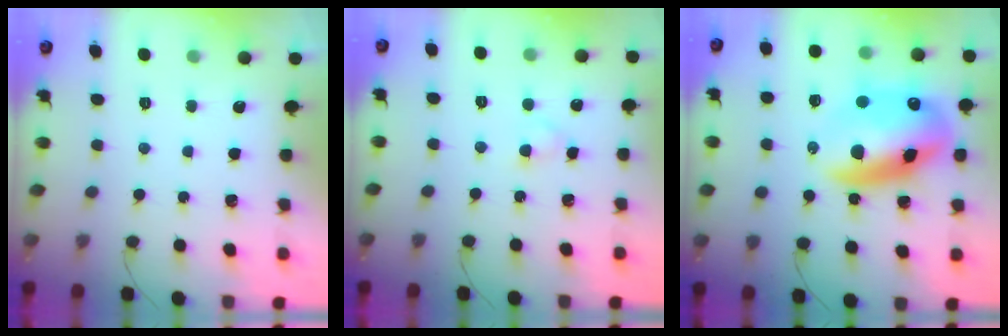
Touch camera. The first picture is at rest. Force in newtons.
{"total": 2.4, "press": 2.1, "slide": 1.1}
{"total": 18.6, "press": 18.1, "slide": 4.4}